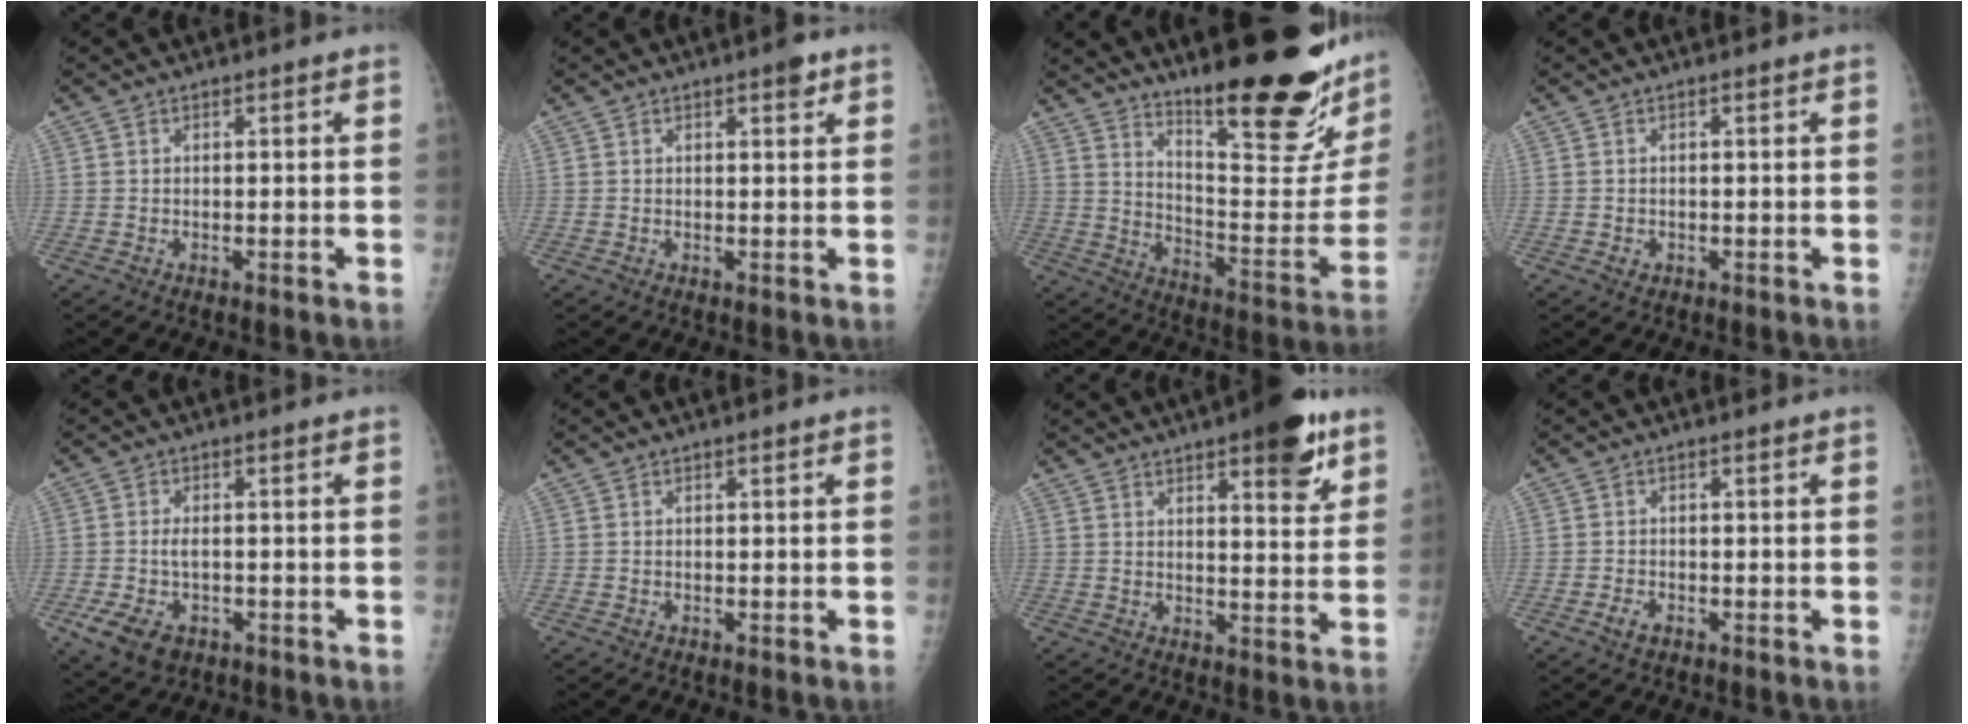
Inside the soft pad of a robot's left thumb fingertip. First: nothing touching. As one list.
[{"total": 2.0, "force": [1.2, 0.6, 1.5], "torque": [-0.016, -0.004, 0.015]}, {"total": 27.3, "force": [18.5, 6.1, 19.1], "torque": [-0.246, -0.118, 0.273]}, {"total": 1.0, "force": [-0.2, 0.9, 0.5], "torque": [-0.004, 0.000, -0.001]}, {"total": 6.8, "force": [-2.9, 4.1, 4.6], "torque": [-0.095, 0.007, -0.046]}, {"total": 0.0}, {"total": 11.1, "force": [6.3, 3.4, 8.4], "torque": [-0.088, -0.029, 0.081]}, {"total": 2.0, "force": [-1.0, 1.2, 1.2], "torque": [-0.023, 0.001, -0.018]}]